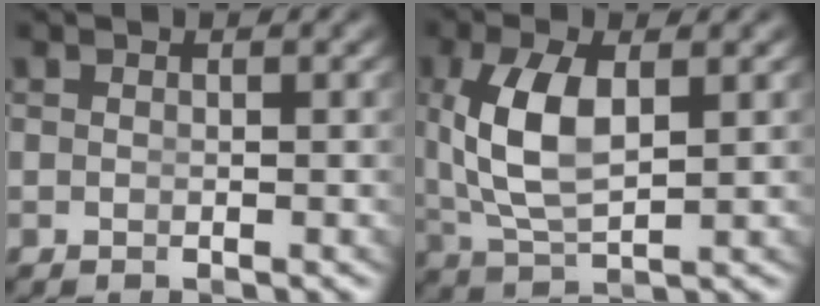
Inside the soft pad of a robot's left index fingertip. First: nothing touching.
{"total": 5.4, "force": [0.8, 2.4, 4.8], "torque": [-0.112, -0.017, 0.032]}